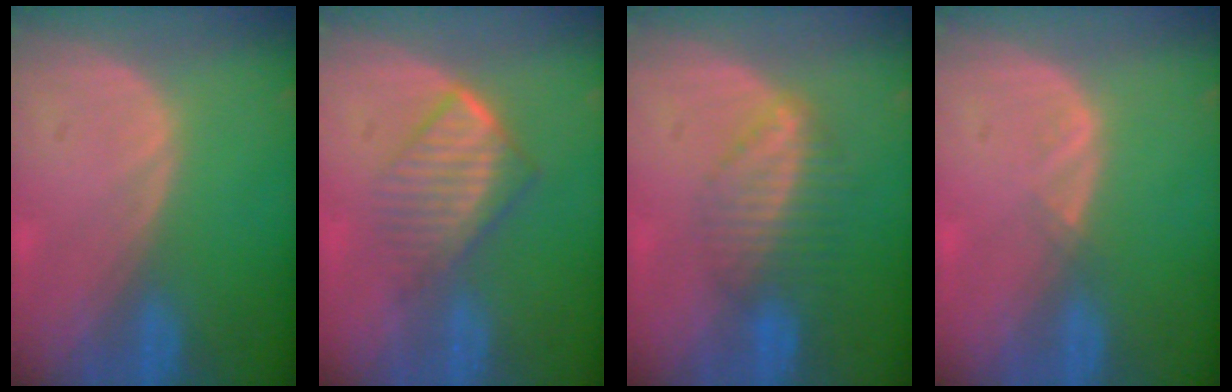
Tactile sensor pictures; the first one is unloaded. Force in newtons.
{"total": 6.9, "press": 5.9, "slide": 3.5}
{"total": 7.0, "press": 6.0, "slide": 3.6}
{"total": 1.0, "press": 0.9, "slide": 0.5}